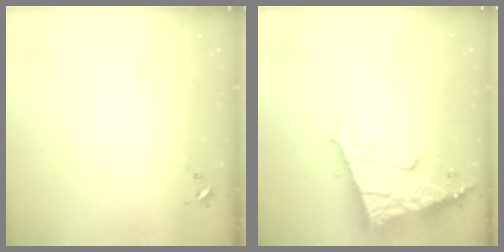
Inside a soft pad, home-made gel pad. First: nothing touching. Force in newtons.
{"total": 16.0, "press": 15.9, "slide": 1.8}